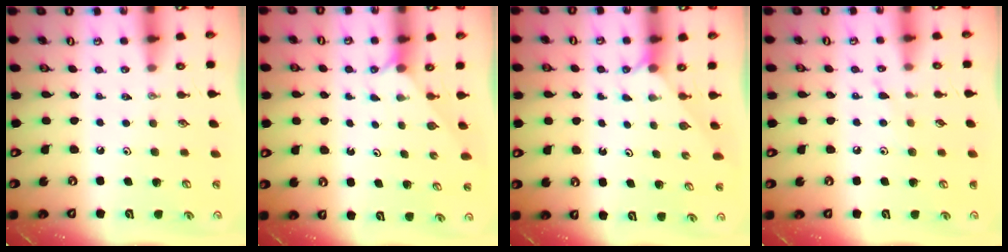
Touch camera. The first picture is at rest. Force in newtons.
{"total": 1.2, "press": 1.2, "slide": 0.2}
{"total": 1.2, "press": 1.2, "slide": 0.2}
{"total": 4.9, "press": 4.9, "slide": 0.6}